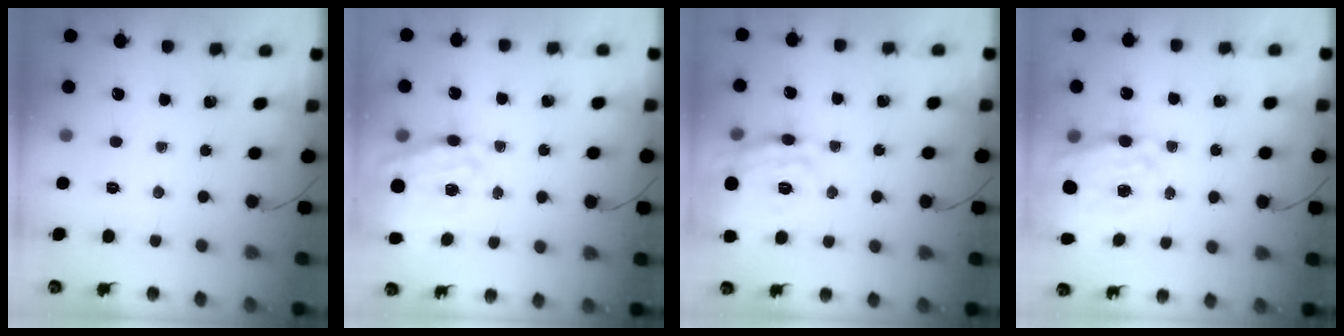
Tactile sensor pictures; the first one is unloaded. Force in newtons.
{"total": 18.2, "press": 17.8, "slide": 3.9}
{"total": 18.7, "press": 18.6, "slide": 1.5}
{"total": 17.4, "press": 16.9, "slide": 4.3}